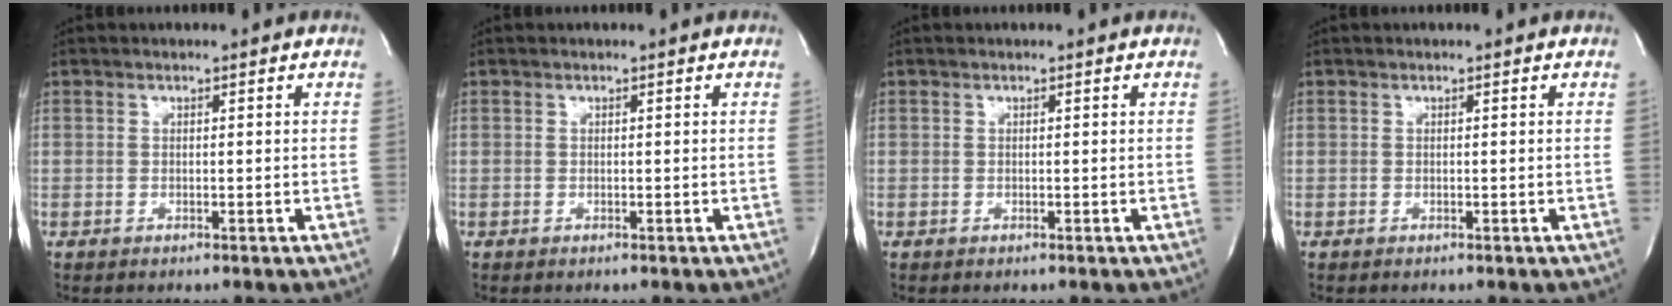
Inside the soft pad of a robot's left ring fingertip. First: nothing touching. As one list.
[{"total": 0.0}, {"total": 0.0}, {"total": 0.0}]